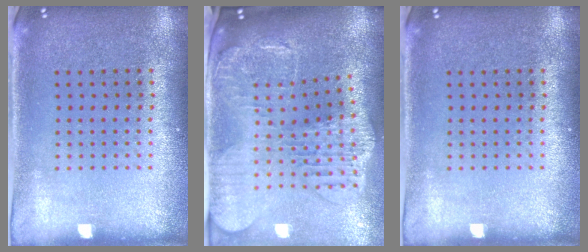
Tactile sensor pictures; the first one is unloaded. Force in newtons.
{"total": 2.9, "press": 2.4, "slide": 1.5}
{"total": 0.0}